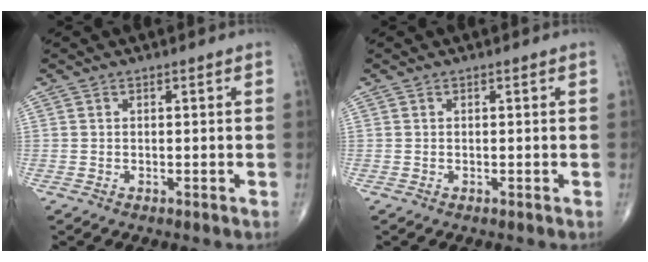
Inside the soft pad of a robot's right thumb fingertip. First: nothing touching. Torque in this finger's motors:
{"motor_torque": [0.14, 0.13, -0.02, -0.02, 0.00]}